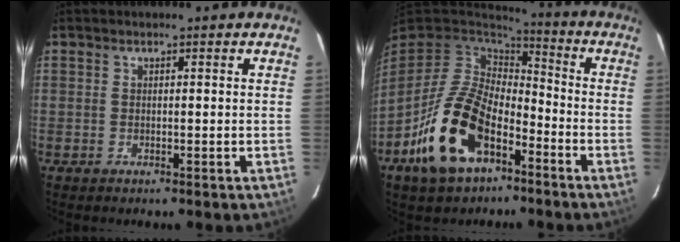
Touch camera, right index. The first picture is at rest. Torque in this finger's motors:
{"motor_torque": [0.83, -0.55, 1.06, 0.21]}